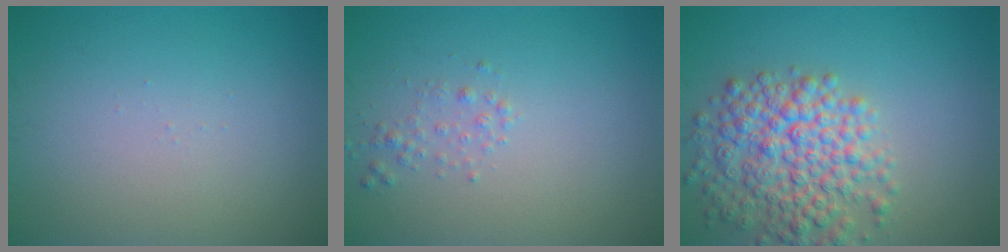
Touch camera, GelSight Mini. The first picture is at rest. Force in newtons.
{"total": 1.0, "press": 1.0, "slide": 0.0}
{"total": 6.8, "press": 6.8, "slide": 0.3}